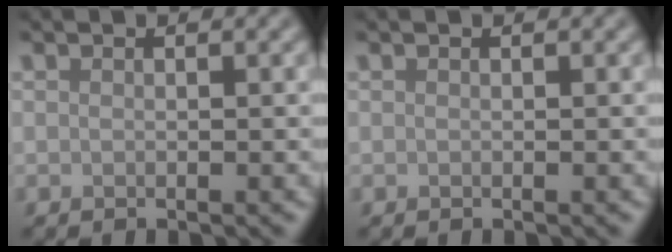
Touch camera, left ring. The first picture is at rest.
{"total": 0.0}